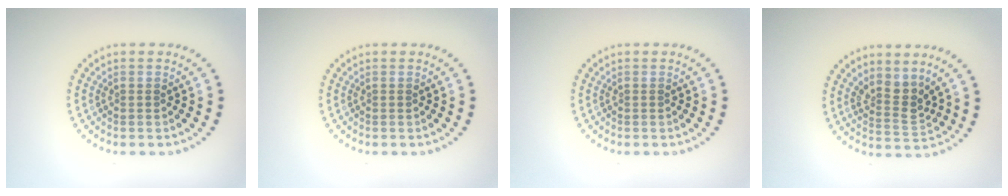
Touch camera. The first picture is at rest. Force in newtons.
{"total": 0.0}
{"total": 0.0}
{"total": 2.7, "press": 2.0, "slide": 1.9}